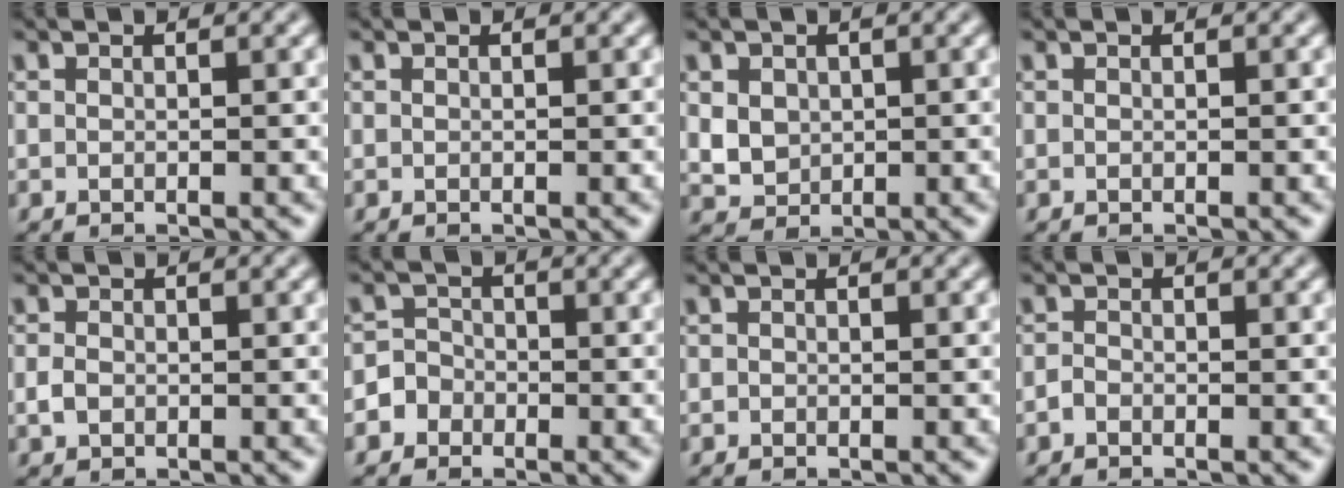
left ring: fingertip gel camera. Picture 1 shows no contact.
{"total": 0.0}
{"total": 2.9, "force": [0.7, 2.4, 1.4], "torque": [-0.036, 0.000, 0.022]}
{"total": 0.0}
{"total": 1.2, "force": [-0.3, 0.9, 0.7], "torque": [-0.013, -0.001, -0.008]}
{"total": 3.2, "force": [-1.7, 2.6, 0.3], "torque": [0.025, 0.005, -0.040]}
{"total": 0.0}
{"total": 0.7, "force": [-0.5, 0.5, 0.3], "torque": [-0.004, 0.000, -0.013]}